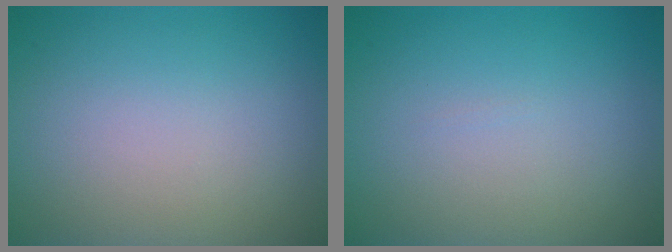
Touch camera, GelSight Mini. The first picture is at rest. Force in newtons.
{"total": 0.0}